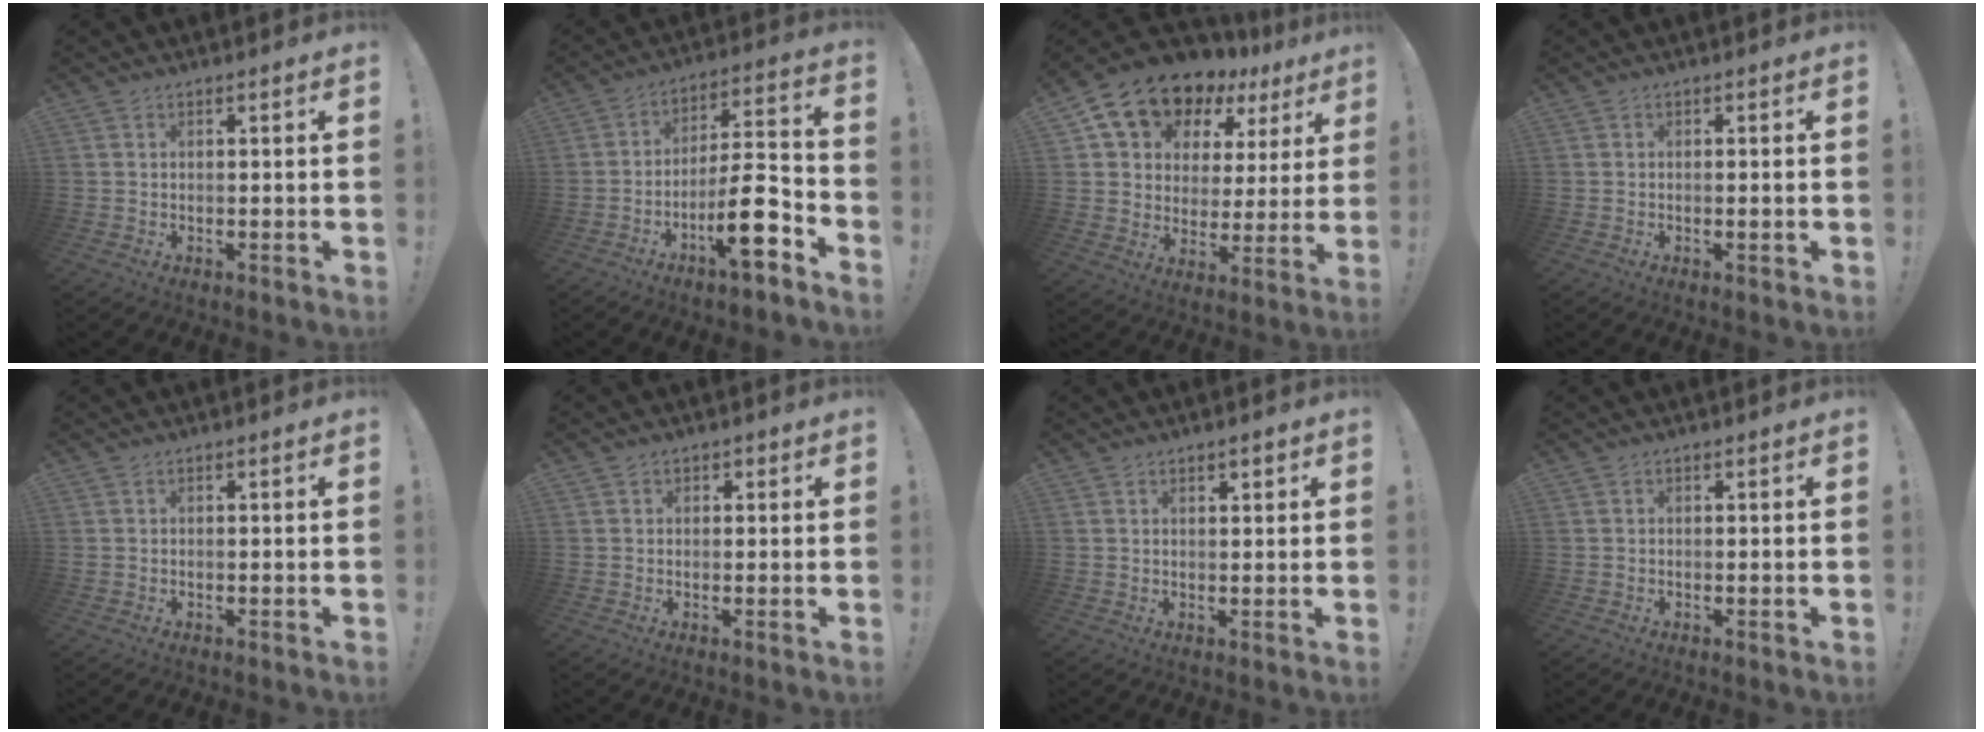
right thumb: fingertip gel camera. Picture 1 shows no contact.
{"total": 15.1, "force": [-7.1, 4.1, 12.7], "torque": [-0.199, 0.042, -0.114]}
{"total": 14.0, "force": [10.1, 8.0, 5.5], "torque": [-0.099, -0.073, 0.185]}
{"total": 1.0, "force": [-0.4, 0.0, 0.9], "torque": [-0.019, 0.001, -0.005]}
{"total": 0.0}
{"total": 1.4, "force": [0.4, 1.3, 0.4], "torque": [0.005, -0.002, 0.004]}
{"total": 1.8, "force": [1.3, 0.9, 1.0], "torque": [-0.011, -0.004, 0.021]}
{"total": 0.0}